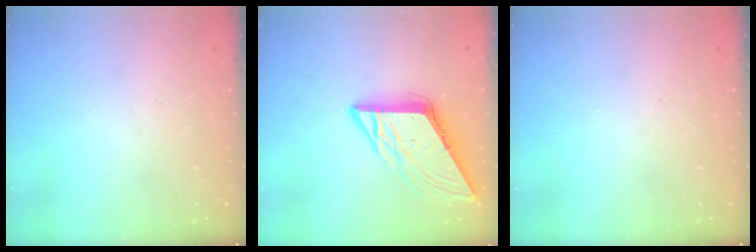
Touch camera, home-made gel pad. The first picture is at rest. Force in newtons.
{"total": 8.8, "press": 8.8, "slide": 0.9}
{"total": 0.0}